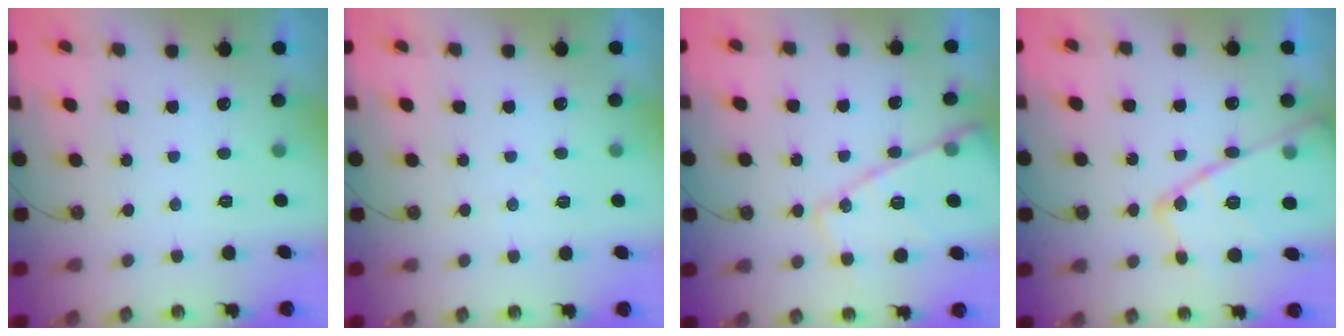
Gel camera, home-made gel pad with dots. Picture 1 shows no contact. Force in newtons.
{"total": 4.0, "press": 3.9, "slide": 0.7}
{"total": 16.0, "press": 16.0, "slide": 1.6}
{"total": 18.0, "press": 18.0, "slide": 0.7}